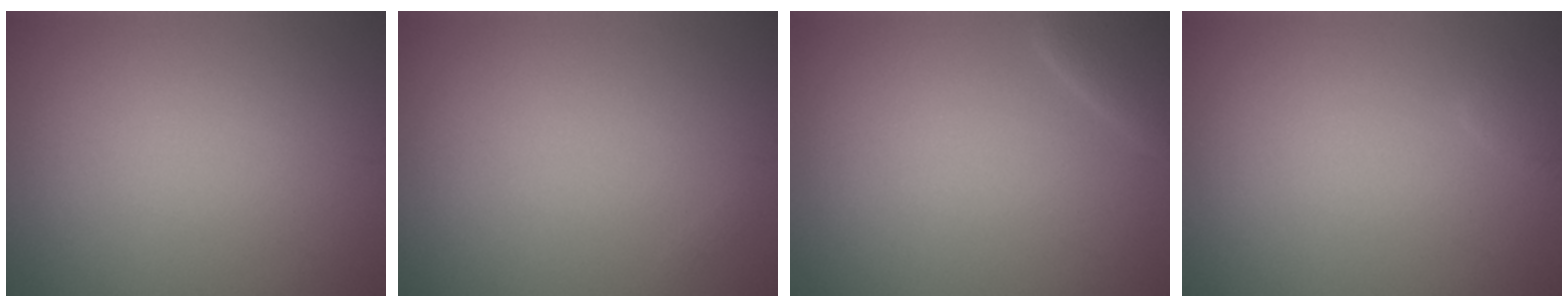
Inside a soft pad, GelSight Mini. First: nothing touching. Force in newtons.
{"total": 0.0}
{"total": 2.5, "press": 2.5, "slide": 0.2}
{"total": 1.0, "press": 1.0, "slide": 0.0}